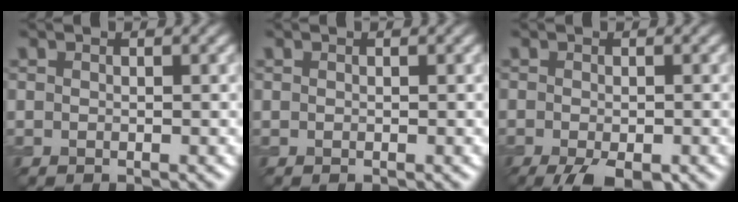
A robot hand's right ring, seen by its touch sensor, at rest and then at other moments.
{"total": 0.0}
{"total": 4.8, "force": [-2.8, 1.6, 3.5], "torque": [-0.053, -0.009, -0.040]}